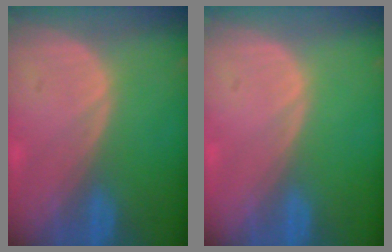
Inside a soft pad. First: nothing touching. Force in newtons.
{"total": 0.0}